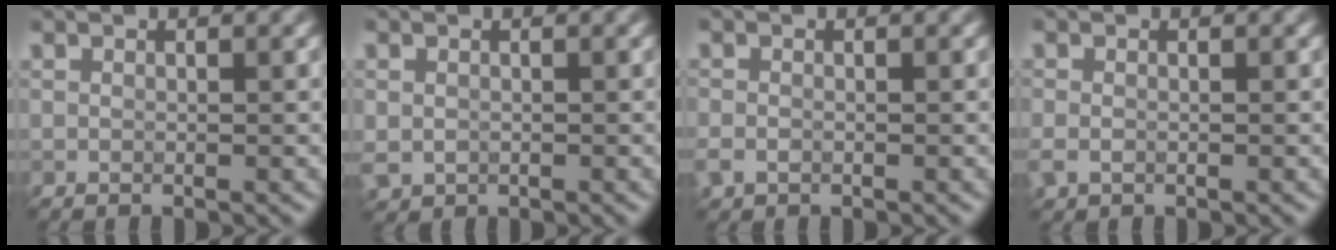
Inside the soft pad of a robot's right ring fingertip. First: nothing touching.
{"total": 1.4, "force": [-0.6, -0.5, -1.1], "torque": [-0.015, -0.014, 0.030]}
{"total": 1.8, "force": [-1.5, -0.7, -0.8], "torque": [-0.018, -0.013, 0.011]}
{"total": 1.5, "force": [-1.2, -0.7, -0.7], "torque": [-0.018, -0.017, 0.016]}